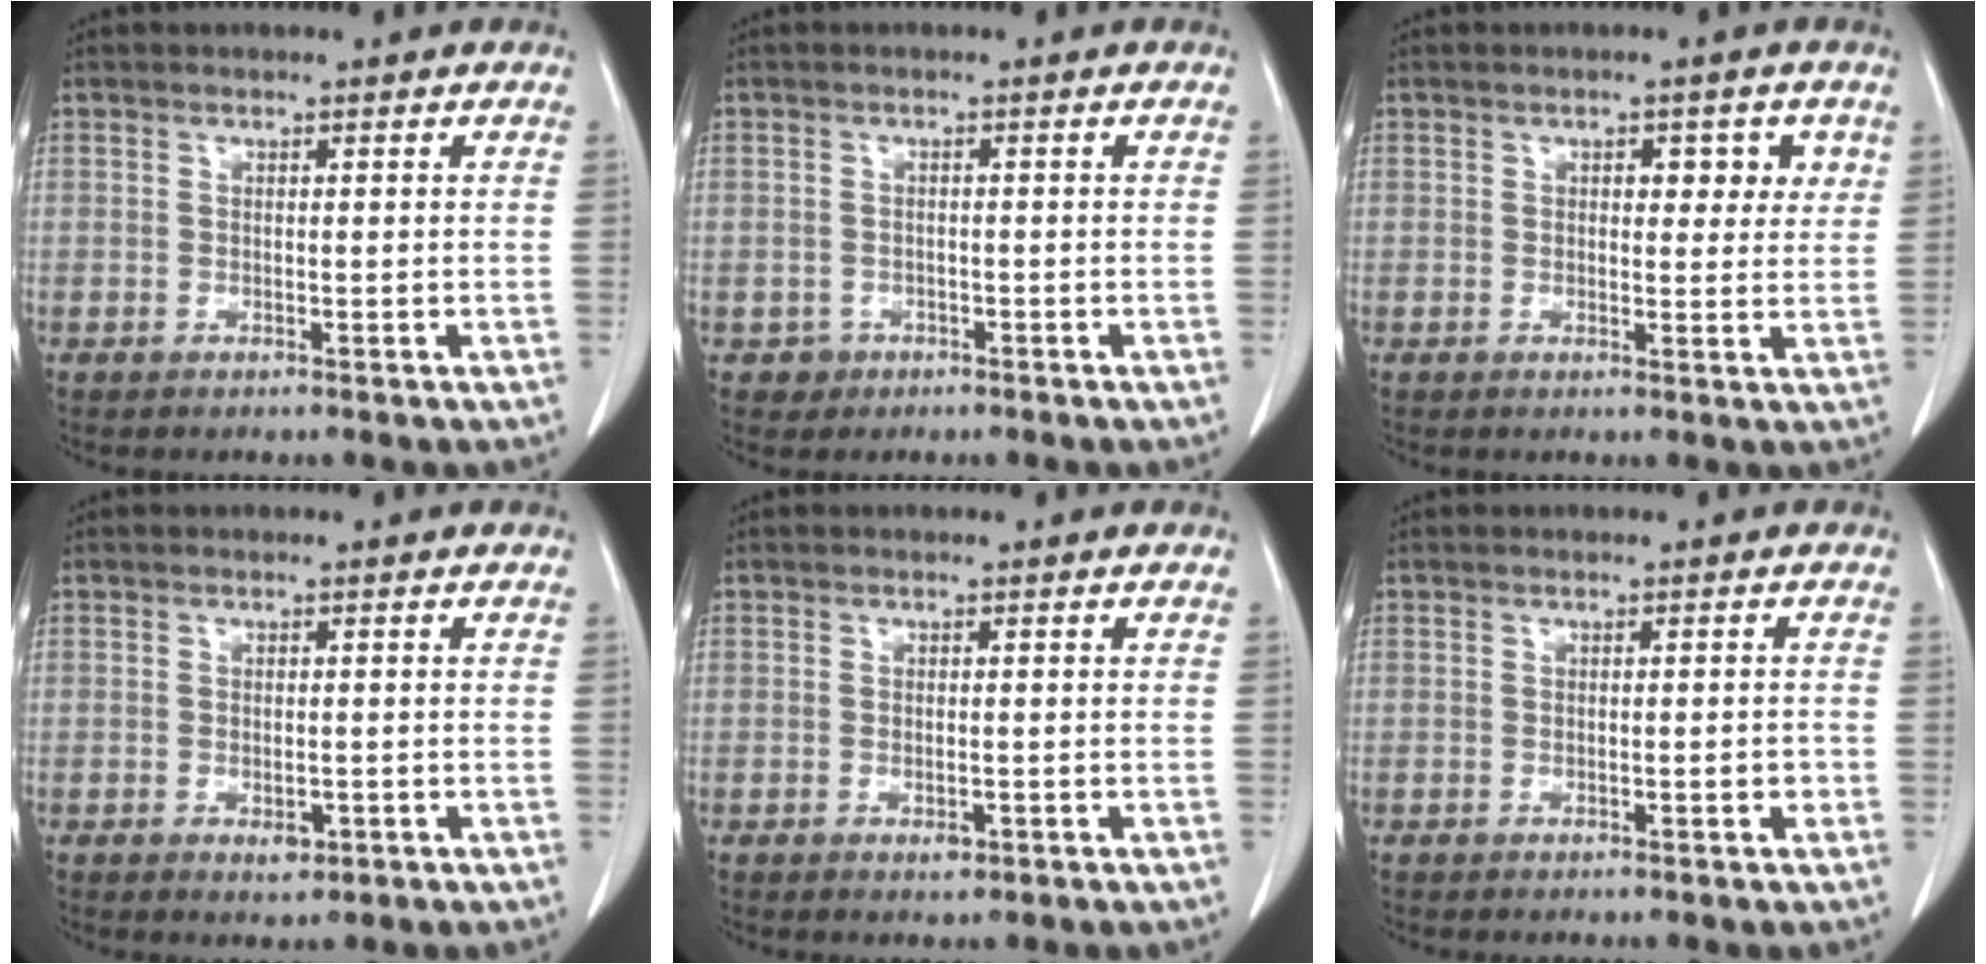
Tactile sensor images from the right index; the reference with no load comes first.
{"total": 2.0, "force": [-1.0, 1.8, -0.1], "torque": [0.006, 0.010, -0.015]}
{"total": 4.0, "force": [1.6, 2.0, 3.1], "torque": [-0.029, 0.003, 0.017]}
{"total": 1.9, "force": [-0.8, 1.0, 1.5], "torque": [-0.023, -0.001, -0.006]}
{"total": 1.3, "force": [-0.6, 0.5, 1.0], "torque": [-0.019, -0.002, -0.005]}
{"total": 1.2, "force": [-0.4, 0.3, 1.1], "torque": [-0.013, 0.001, -0.006]}